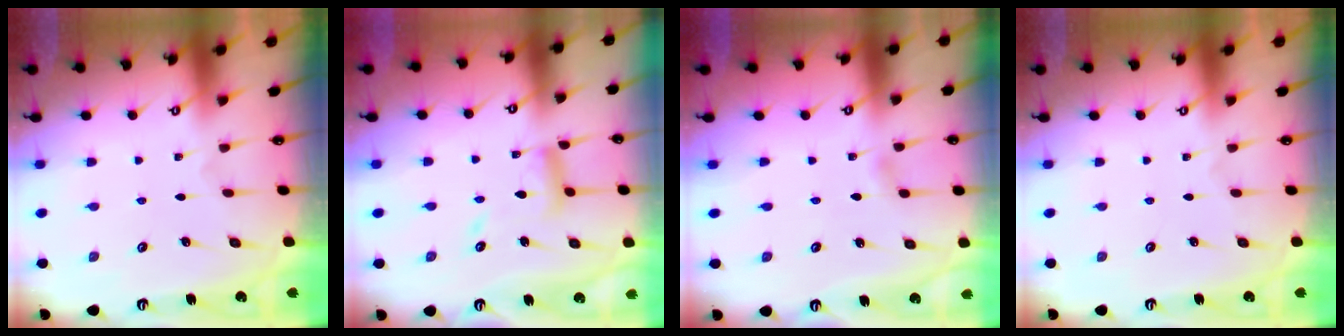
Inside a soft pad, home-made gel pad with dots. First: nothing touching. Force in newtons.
{"total": 11.1, "press": 11.1, "slide": 0.9}
{"total": 2.6, "press": 2.6, "slide": 0.3}
{"total": 0.0}